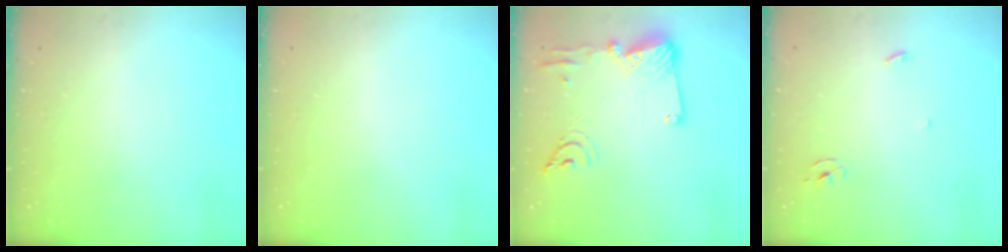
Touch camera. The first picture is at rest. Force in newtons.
{"total": 0.0}
{"total": 15.6, "press": 15.5, "slide": 1.8}
{"total": 2.3, "press": 2.3, "slide": 0.1}